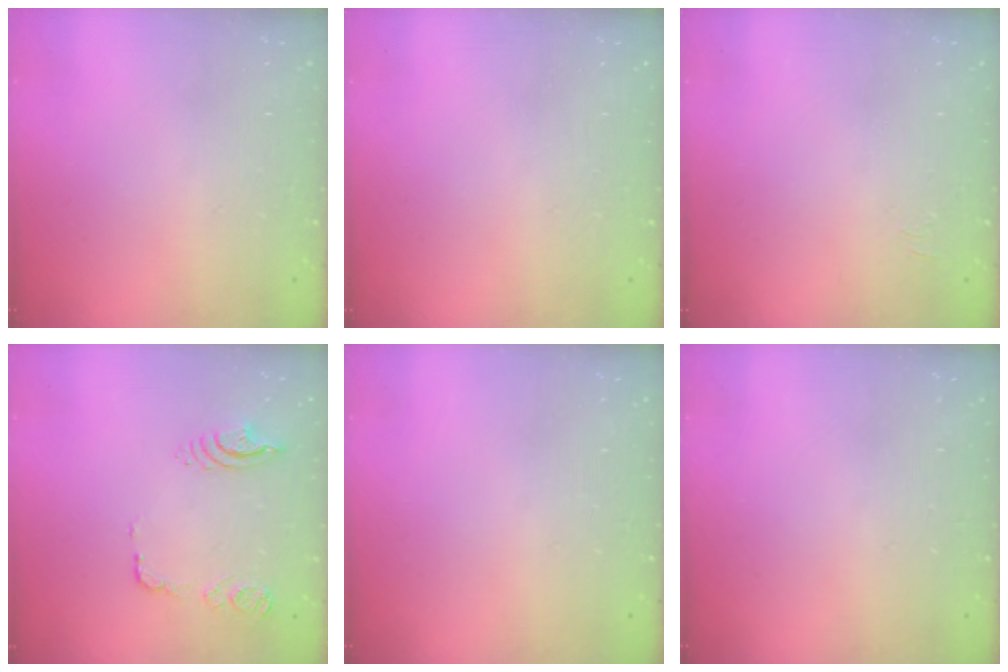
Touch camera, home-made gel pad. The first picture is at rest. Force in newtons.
{"total": 0.0}
{"total": 4.5, "press": 4.4, "slide": 0.9}
{"total": 10.8, "press": 10.7, "slide": 1.4}
{"total": 0.0}
{"total": 0.0}